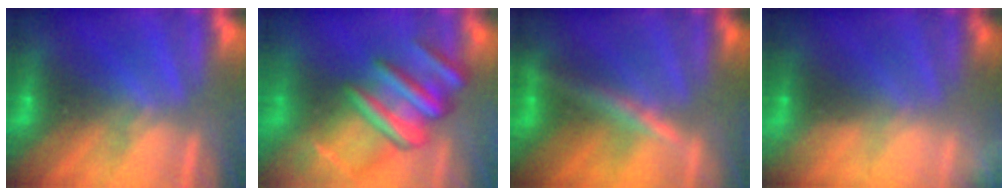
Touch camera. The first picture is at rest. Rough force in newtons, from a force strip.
{"total": 9.4}
{"total": 2.4}
{"total": 9.0}